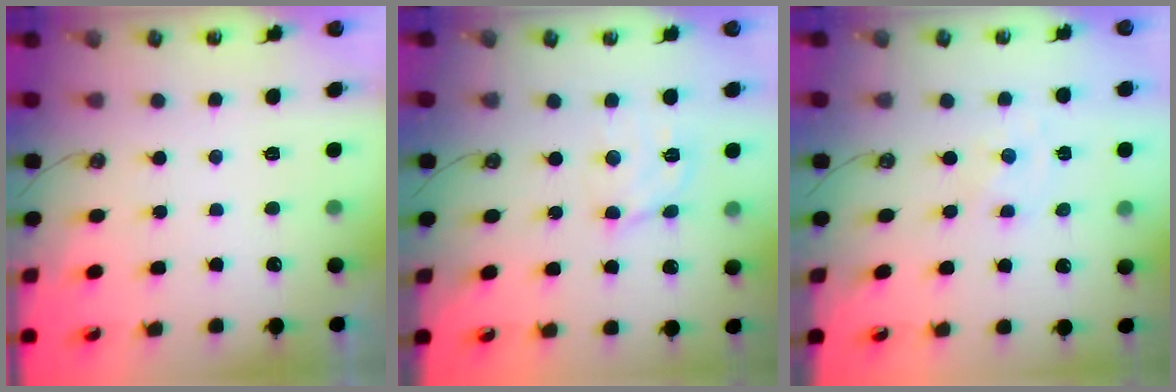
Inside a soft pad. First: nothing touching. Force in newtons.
{"total": 8.0, "press": 8.0, "slide": 0.5}
{"total": 0.0}